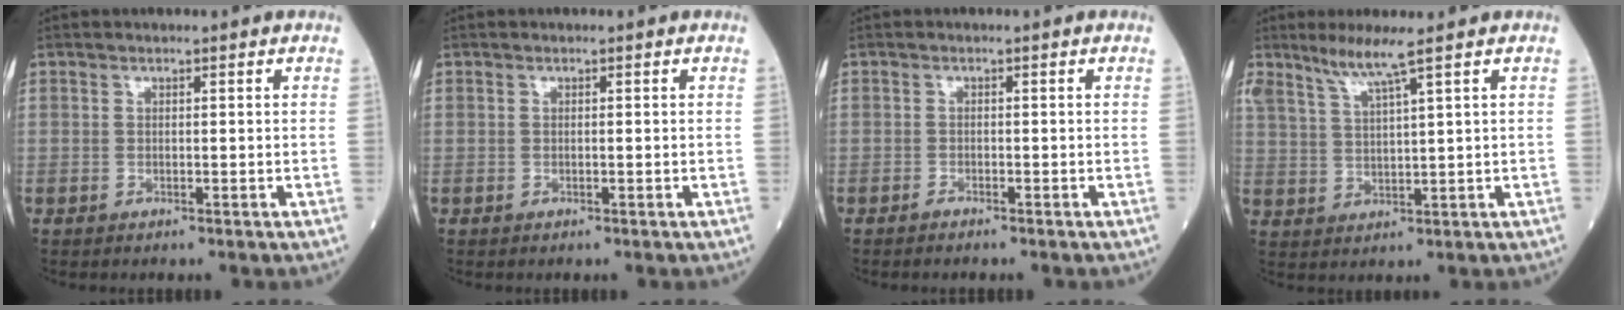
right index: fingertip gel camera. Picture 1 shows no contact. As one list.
[{"total": 0.0}, {"total": 0.7, "force": [-0.7, 0.0, 0.1], "torque": [-0.008, -0.001, -0.012]}, {"total": 5.2, "force": [3.8, -0.8, 3.4], "torque": [-0.074, -0.005, 0.079]}]